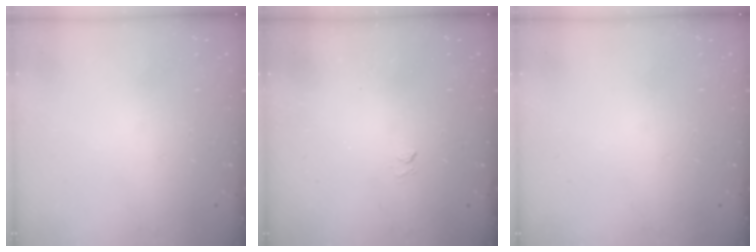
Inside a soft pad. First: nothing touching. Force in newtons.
{"total": 1.6, "press": 1.0, "slide": 1.2}
{"total": 0.0}